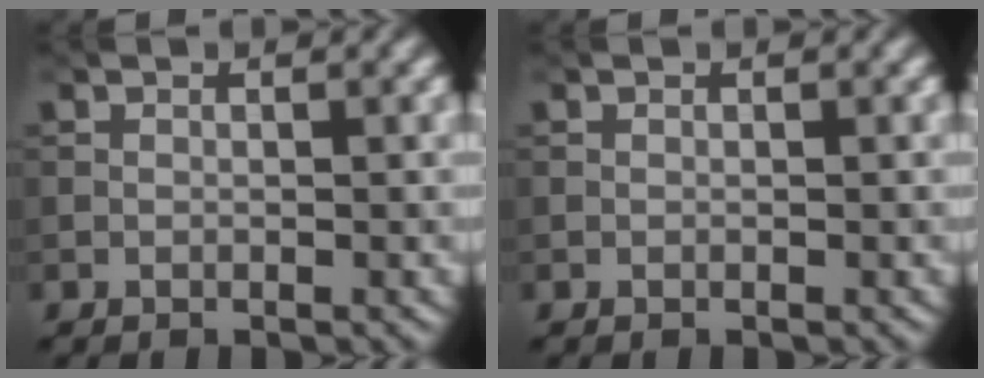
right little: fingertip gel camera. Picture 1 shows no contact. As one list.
[{"total": 0.0}]